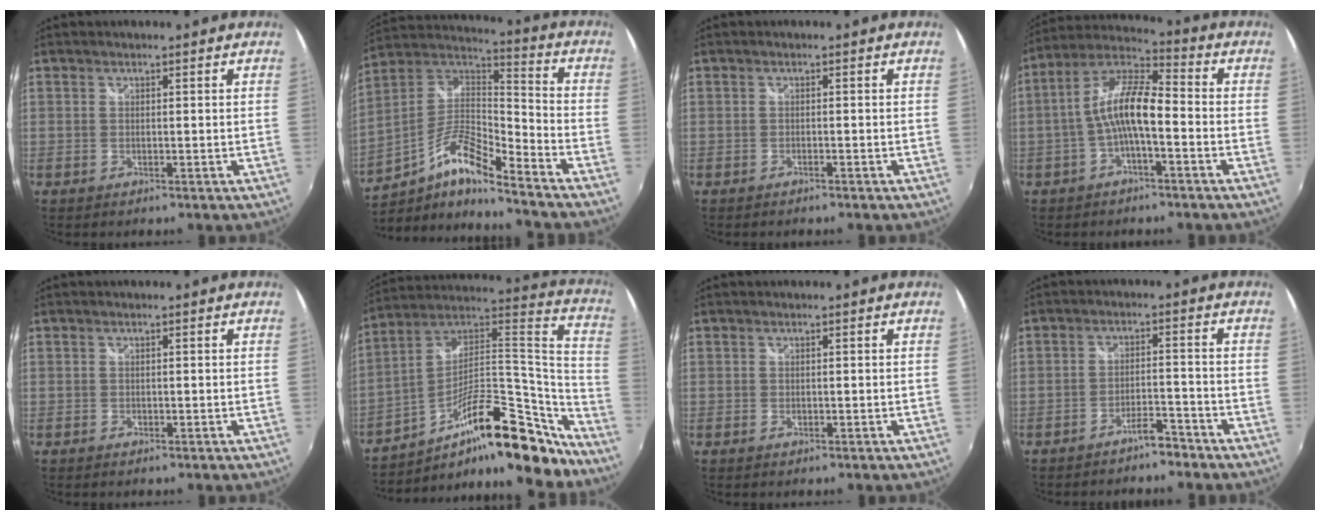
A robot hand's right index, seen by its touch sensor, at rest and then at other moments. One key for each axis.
{"total": 15.6, "fx": -9.5, "fy": 3.3, "fz": 11.9, "tx": -0.233, "ty": -0.011, "tz": -0.185}
{"total": 1.0, "fx": -0.9, "fy": 0.3, "fz": 0.3, "tx": -0.011, "ty": -0.002, "tz": -0.016}
{"total": 9.9, "fx": -2.5, "fy": 2.9, "fz": 9.1, "tx": -0.195, "ty": 0.020, "tz": -0.050}
{"total": 0.5, "fx": -0.3, "fy": 0.5, "fz": 0.1, "tx": -0.001, "ty": -0.003, "tz": -0.005}
{"total": 25.3, "fx": -16.9, "fy": 9.0, "fz": 16.5, "tx": -0.236, "ty": 0.033, "tz": -0.258}
{"total": 0.5, "fx": -0.2, "fy": 0.5, "fz": 0.2, "tx": -0.002, "ty": -0.002, "tz": -0.004}
{"total": 4.2, "fx": -3.7, "fy": 1.0, "fz": 1.7, "tx": -0.041, "ty": 0.006, "tz": -0.057}